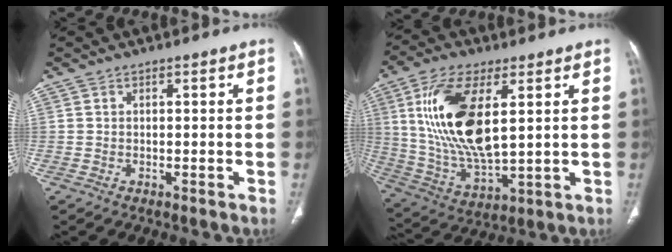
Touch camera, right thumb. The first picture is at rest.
{"total": 19.0, "force": [4.7, 8.3, 16.4], "torque": [-0.327, -0.023, 0.098]}